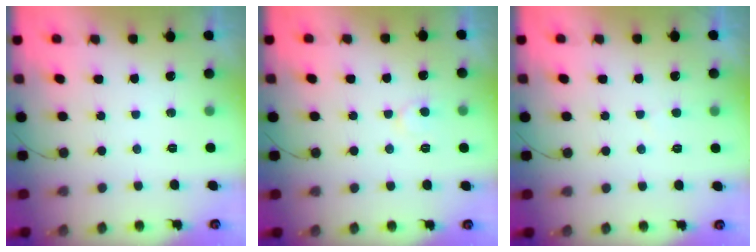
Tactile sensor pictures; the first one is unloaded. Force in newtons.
{"total": 6.6, "press": 6.6, "slide": 0.4}
{"total": 2.2, "press": 2.2, "slide": 0.3}